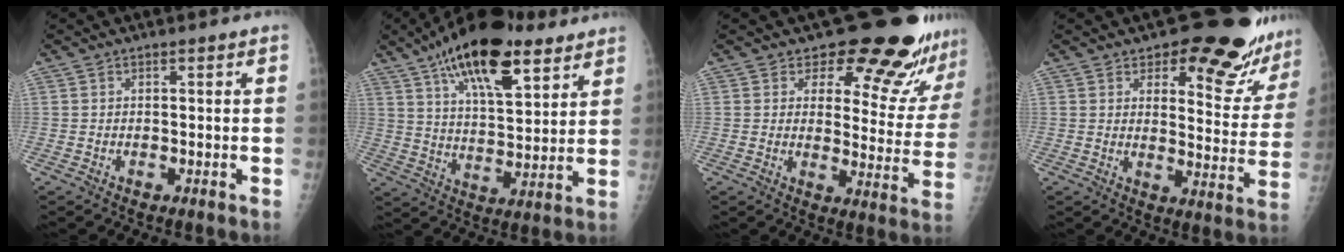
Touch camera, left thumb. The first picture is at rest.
{"total": 20.2, "force": [12.0, 8.0, 14.2], "torque": [-0.209, -0.040, 0.198]}
{"total": 17.2, "force": [14.9, 6.0, 6.3], "torque": [-0.019, -0.126, 0.167]}
{"total": 16.6, "force": [13.3, 6.1, 7.9], "torque": [-0.038, -0.106, 0.153]}